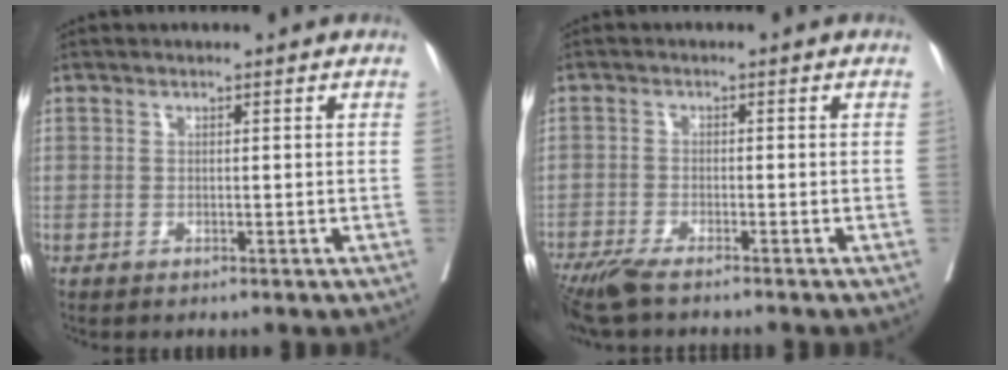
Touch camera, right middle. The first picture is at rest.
{"total": 6.3, "force": [-5.2, 0.4, 3.6], "torque": [-0.057, -0.016, -0.093]}